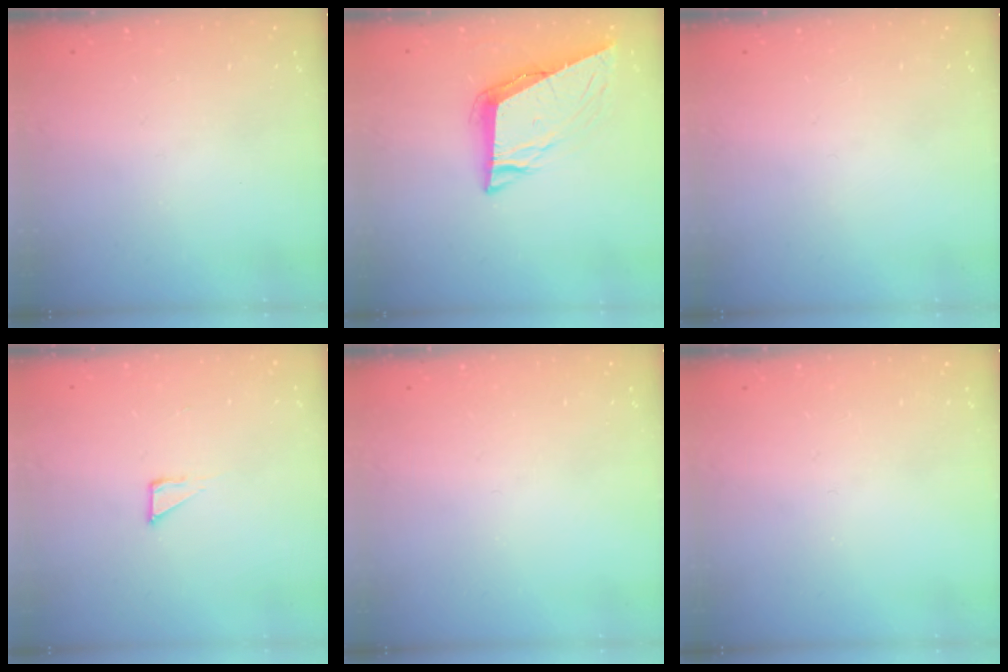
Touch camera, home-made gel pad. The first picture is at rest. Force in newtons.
{"total": 9.8, "press": 9.3, "slide": 3.0}
{"total": 0.0}
{"total": 2.6, "press": 2.6, "slide": 0.1}
{"total": 0.0}
{"total": 0.0}